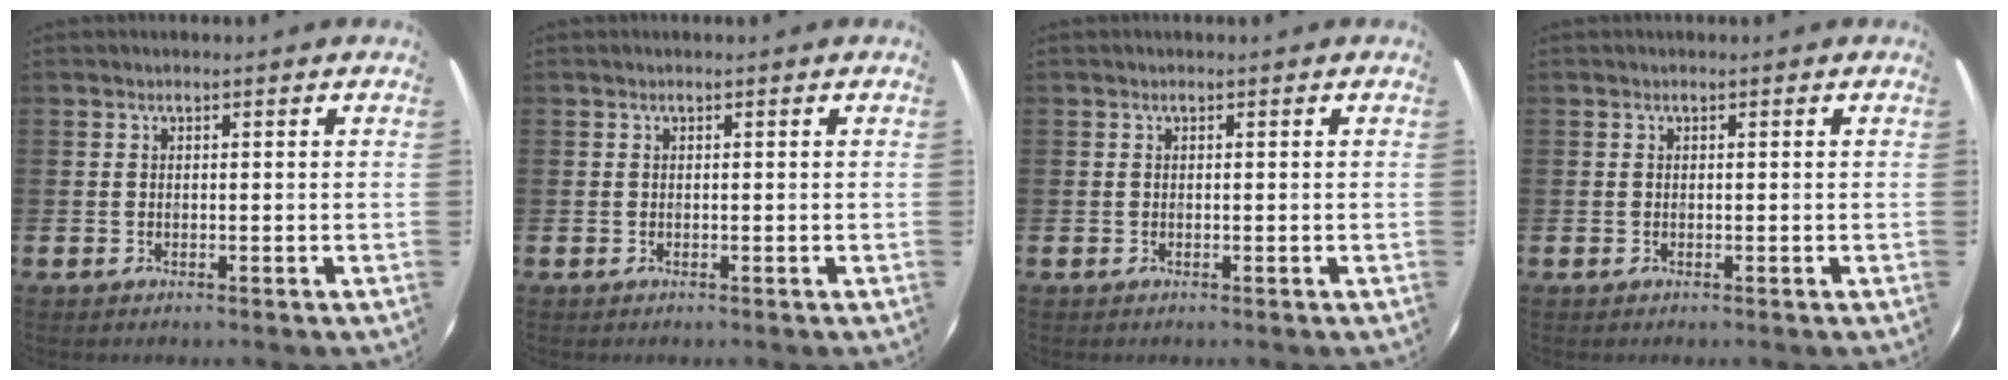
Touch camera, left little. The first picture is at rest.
{"total": 0.0}
{"total": 0.0}
{"total": 0.0}